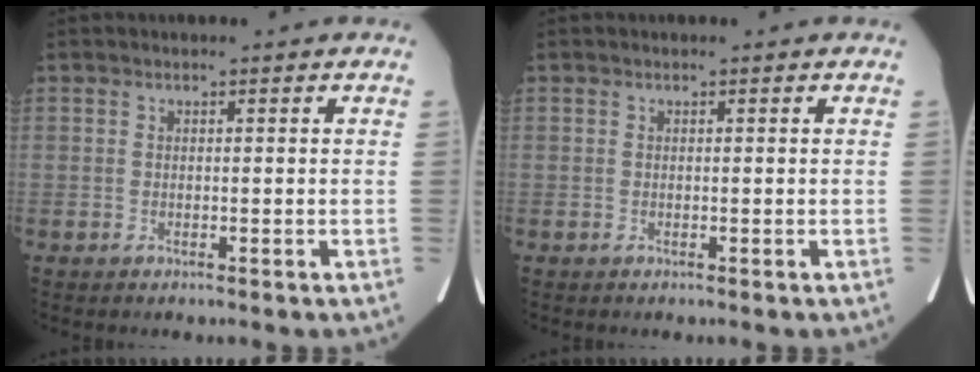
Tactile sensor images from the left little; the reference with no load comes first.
{"total": 0.0}